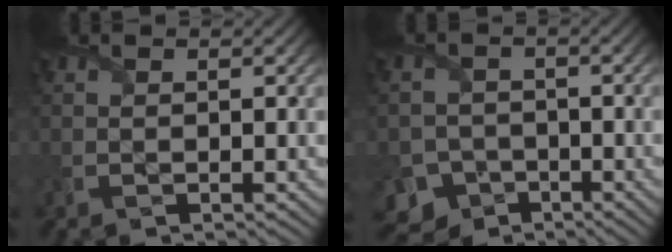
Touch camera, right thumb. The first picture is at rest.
{"total": 7.2, "force": [-4.3, 5.5, 1.5], "torque": [-0.030, -0.025, -0.083]}